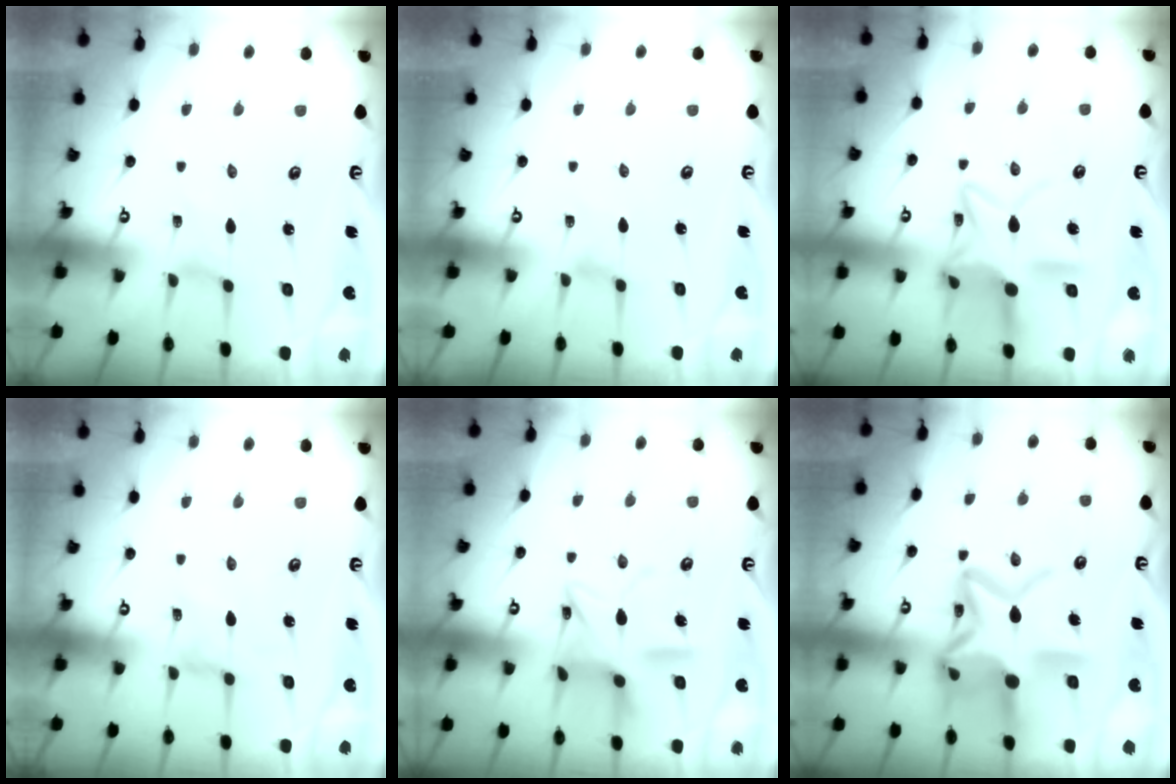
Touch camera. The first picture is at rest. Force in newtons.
{"total": 1.0, "press": 1.0, "slide": 0.1}
{"total": 15.6, "press": 15.6, "slide": 1.4}
{"total": 0.5, "press": 0.5, "slide": 0.2}
{"total": 12.1, "press": 12.1, "slide": 0.8}
{"total": 21.1, "press": 21.1, "slide": 1.7}